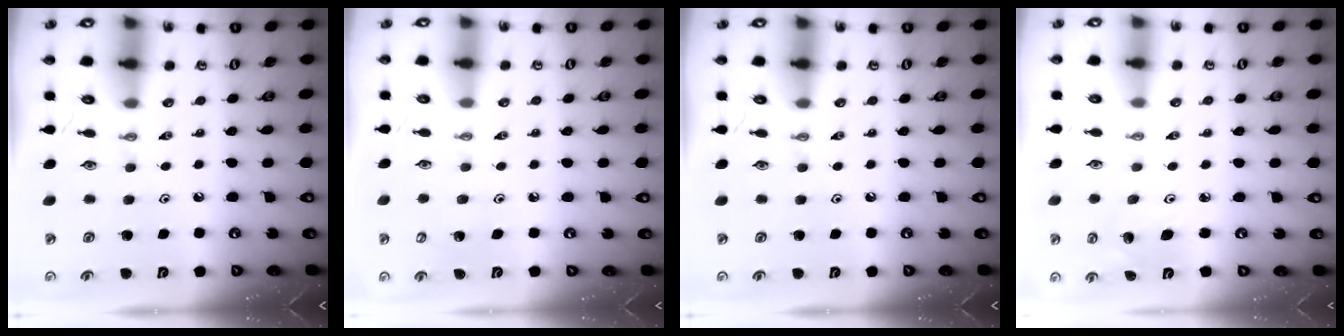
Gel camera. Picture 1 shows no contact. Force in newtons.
{"total": 2.8, "press": 2.8, "slide": 0.2}
{"total": 0.0}
{"total": 4.8, "press": 4.7, "slide": 1.2}